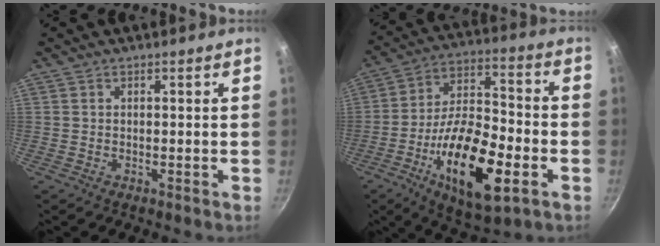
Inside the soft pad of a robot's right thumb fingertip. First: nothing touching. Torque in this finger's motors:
{"motor_torque": [0.17, 0.93, 1.81, -0.99, 0.48]}